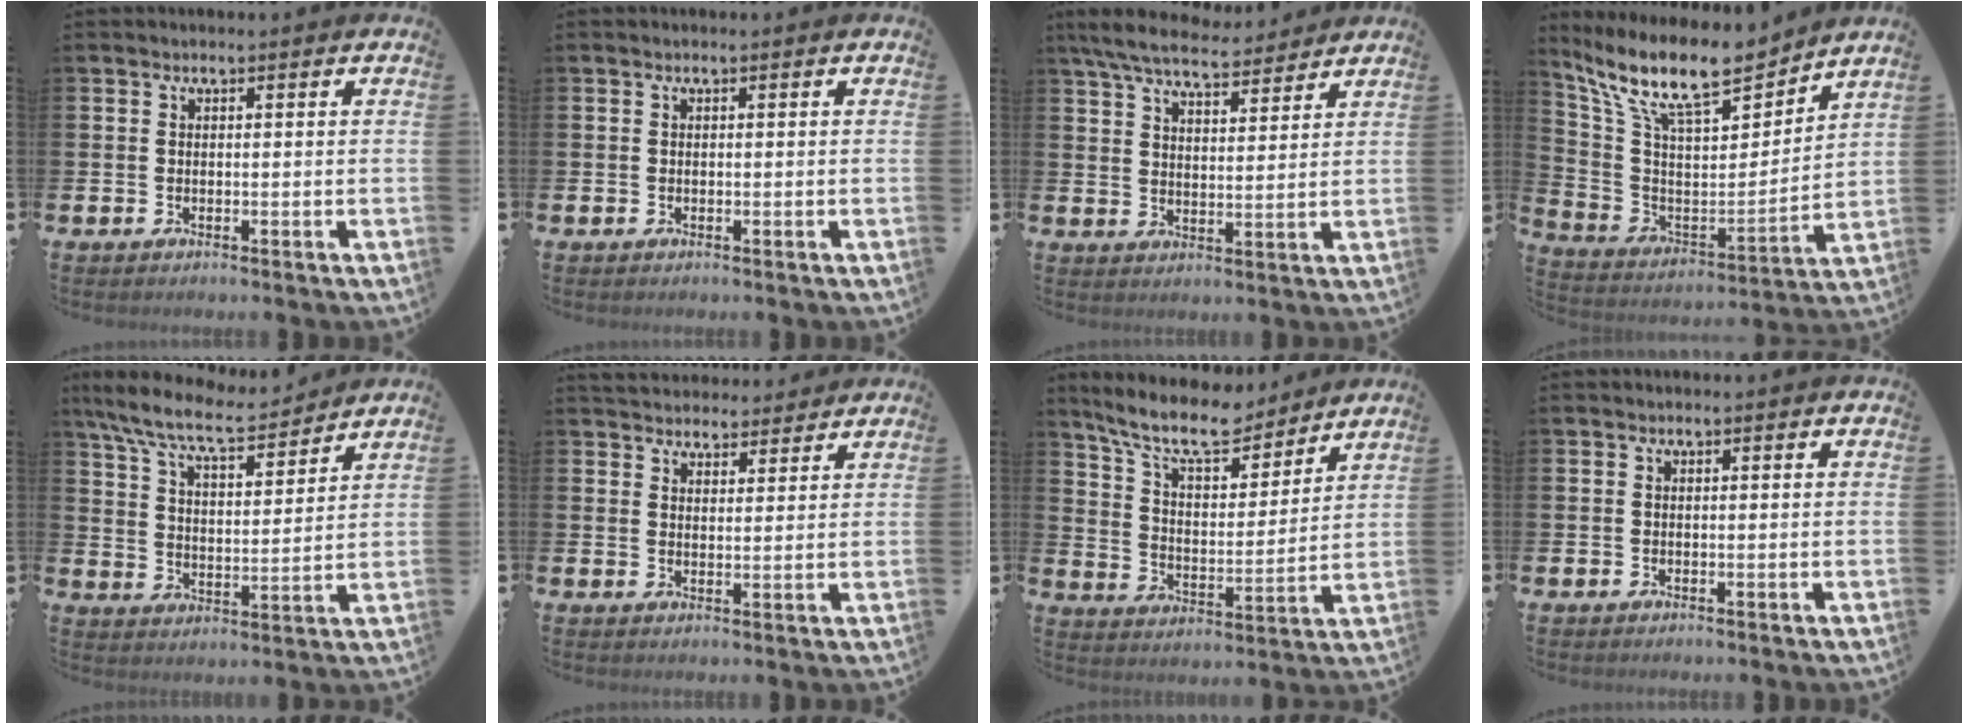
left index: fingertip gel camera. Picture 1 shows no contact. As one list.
[{"total": 0.0}, {"total": 7.1, "force": [6.5, 1.4, 2.2], "torque": [-0.058, -0.033, 0.115]}, {"total": 13.0, "force": [11.0, 3.2, 6.0], "torque": [-0.158, -0.069, 0.194]}, {"total": 8.8, "force": [8.0, 1.3, 3.5], "torque": [-0.102, -0.043, 0.141]}, {"total": 3.8, "force": [3.7, 1.0, -0.1], "torque": [0.004, -0.020, 0.066]}, {"total": 10.1, "force": [8.9, 2.7, 3.9], "torque": [-0.095, -0.055, 0.155]}, {"total": 0.0}]